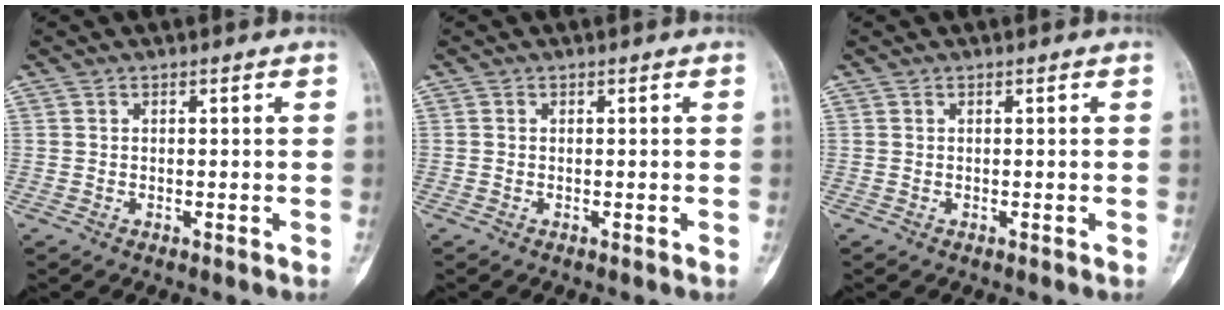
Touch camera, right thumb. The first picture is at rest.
{"total": 0.0}
{"total": 0.0}